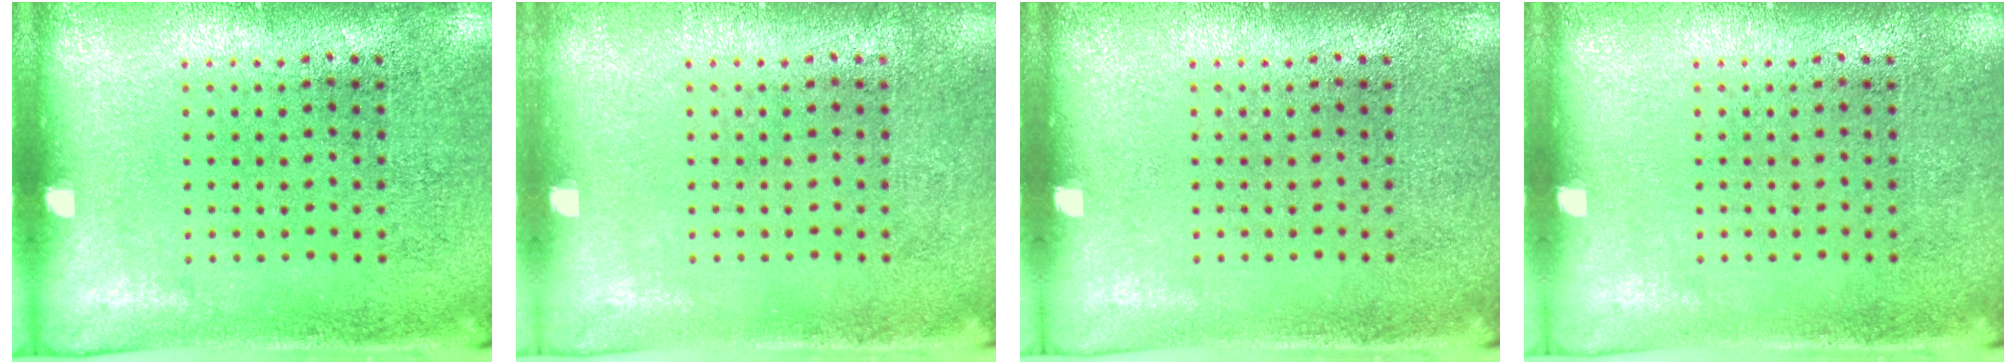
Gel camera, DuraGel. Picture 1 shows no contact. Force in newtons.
{"total": 0.0}
{"total": 0.0}
{"total": 0.0}